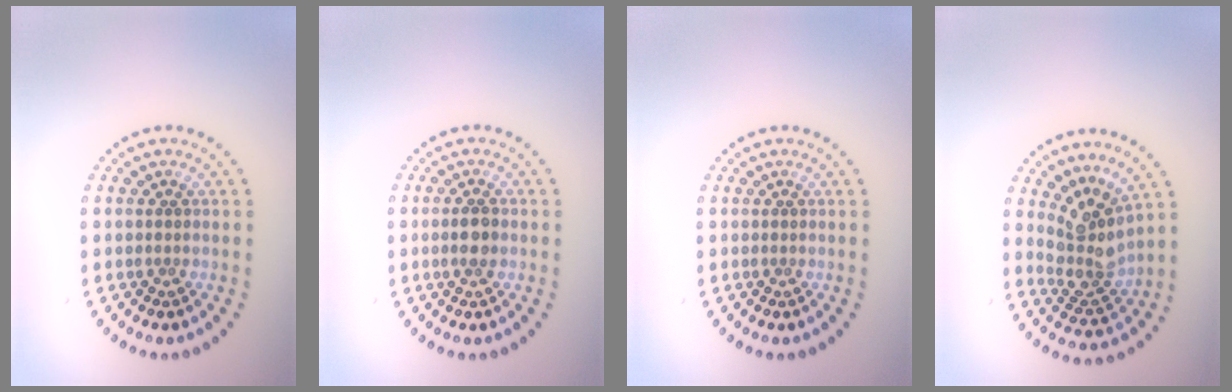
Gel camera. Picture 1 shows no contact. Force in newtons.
{"total": 1.7, "press": 1.7, "slide": 0.3}
{"total": 0.0}
{"total": 4.0, "press": 3.0, "slide": 2.6}